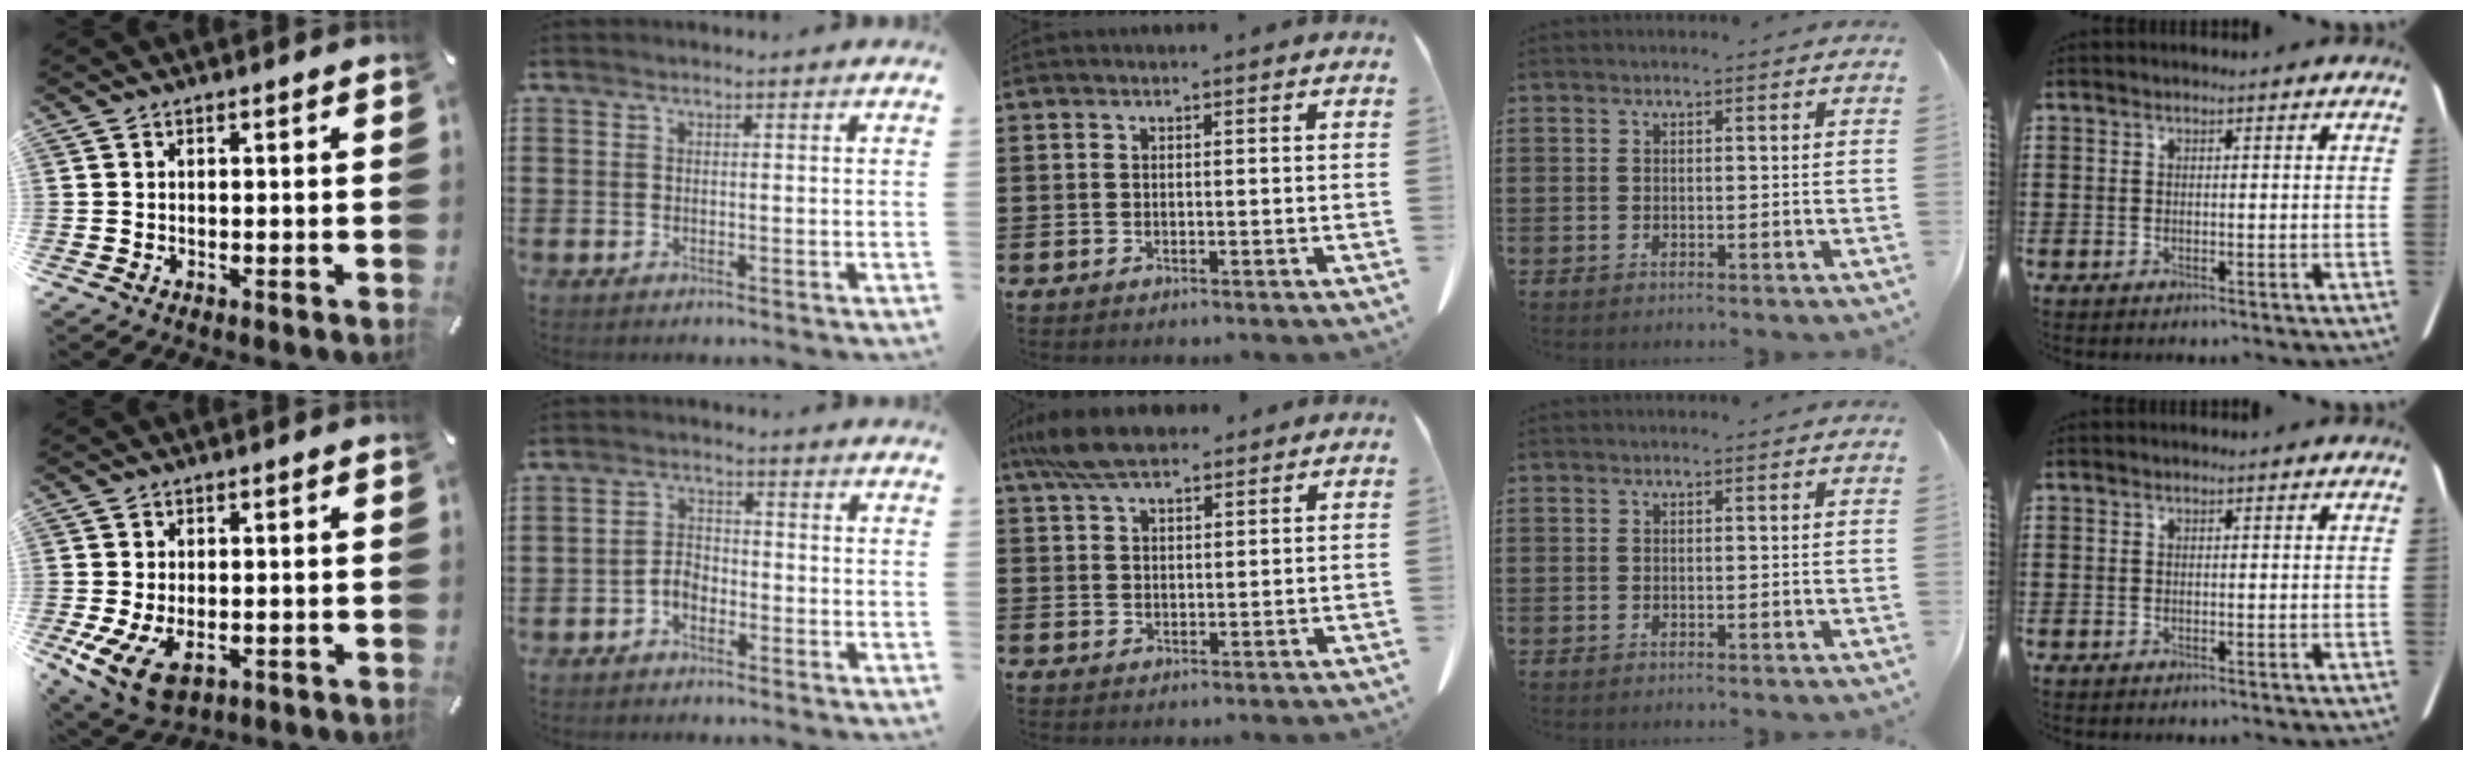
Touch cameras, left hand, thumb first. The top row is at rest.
{"thumb": {"total": 8.1, "force": [-2.4, 5.2, 5.7], "torque": [-0.122, -0.003, -0.041]}, "index": {"total": 2.7, "force": [-1.9, 1.4, 1.4], "torque": [-0.038, 0.005, -0.041]}, "middle": {"total": 7.0, "force": [5.7, 2.0, 3.6], "torque": [-0.086, -0.005, 0.107]}}